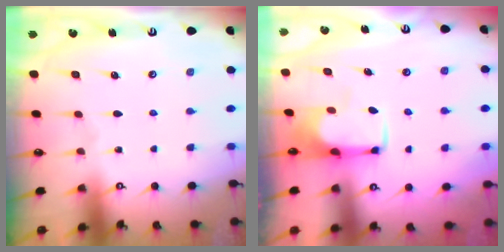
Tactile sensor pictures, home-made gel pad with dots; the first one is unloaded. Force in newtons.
{"total": 1.4, "press": 1.3, "slide": 0.5}